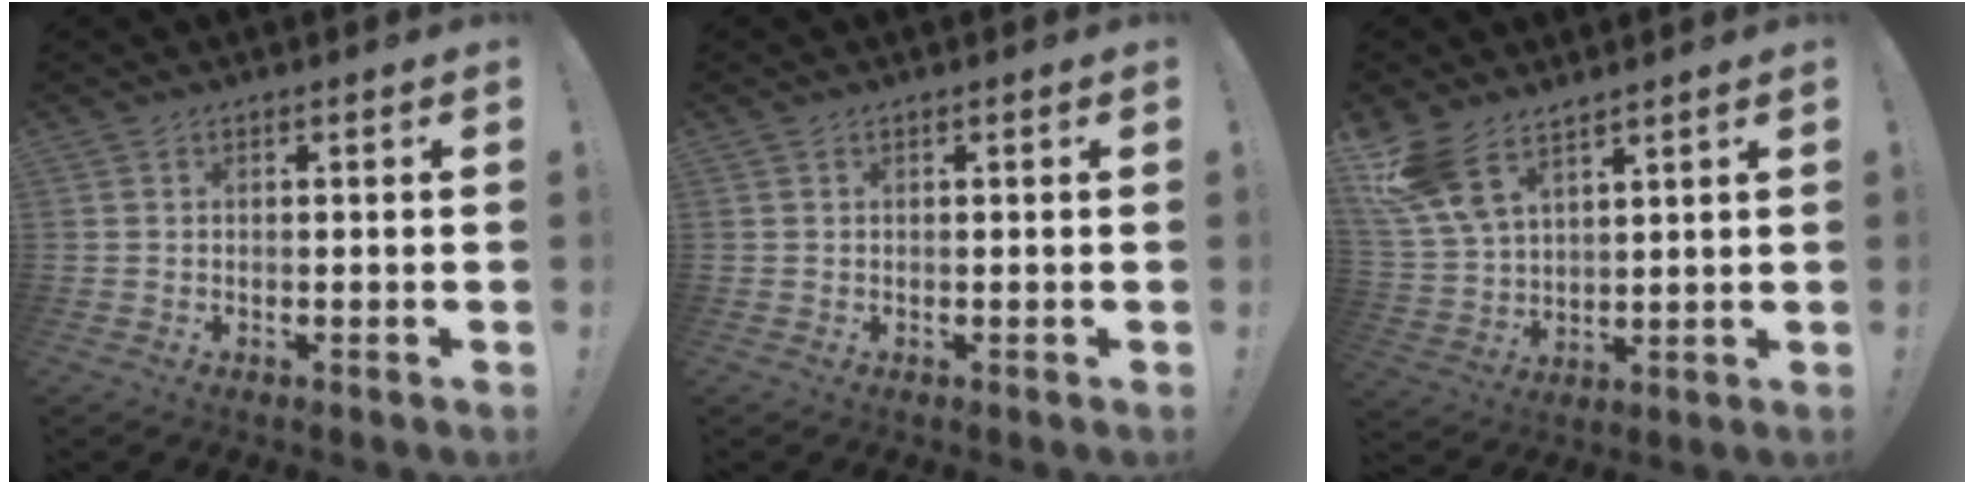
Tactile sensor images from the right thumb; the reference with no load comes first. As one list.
[{"total": 0.0}, {"total": 11.4, "force": [8.4, 5.1, 5.7], "torque": [-0.122, -0.042, 0.164]}]